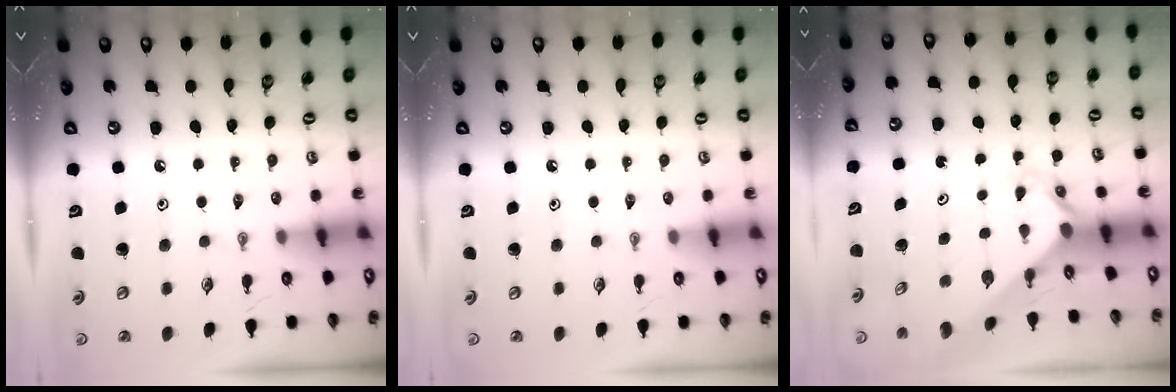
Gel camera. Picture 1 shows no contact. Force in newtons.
{"total": 0.0}
{"total": 2.3, "press": 2.3, "slide": 0.1}